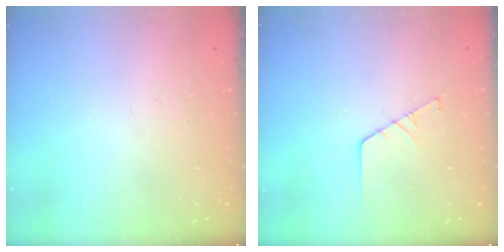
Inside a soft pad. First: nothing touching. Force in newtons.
{"total": 2.2, "press": 2.2, "slide": 0.0}